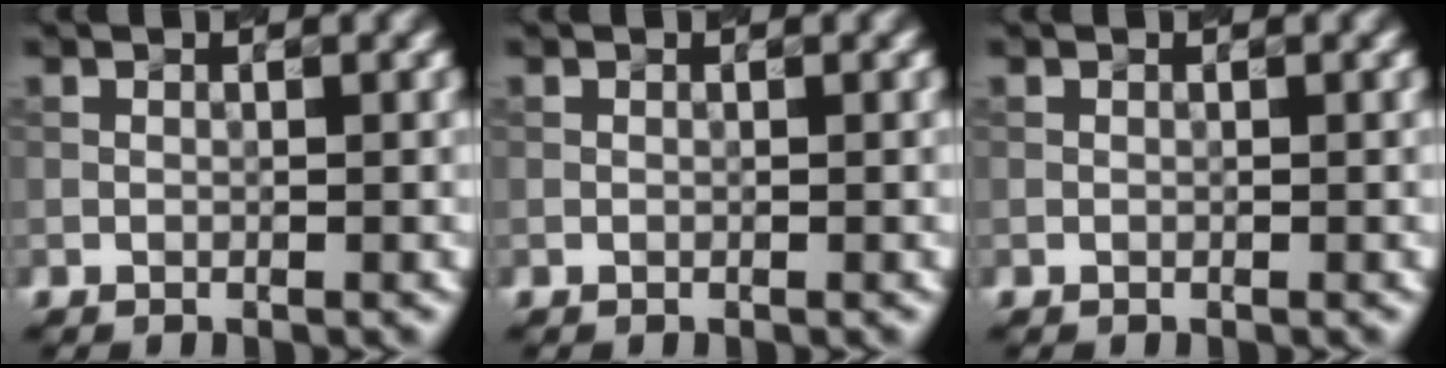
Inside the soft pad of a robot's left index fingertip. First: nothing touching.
{"total": 0.0}
{"total": 0.0}